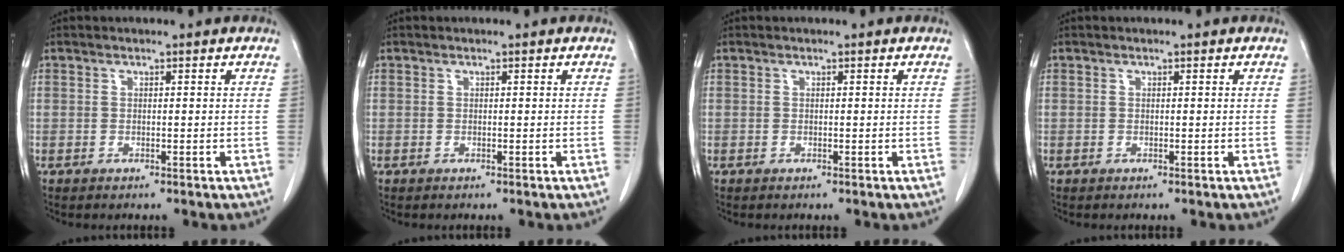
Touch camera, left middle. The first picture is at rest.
{"total": 0.0}
{"total": 0.0}
{"total": 0.0}